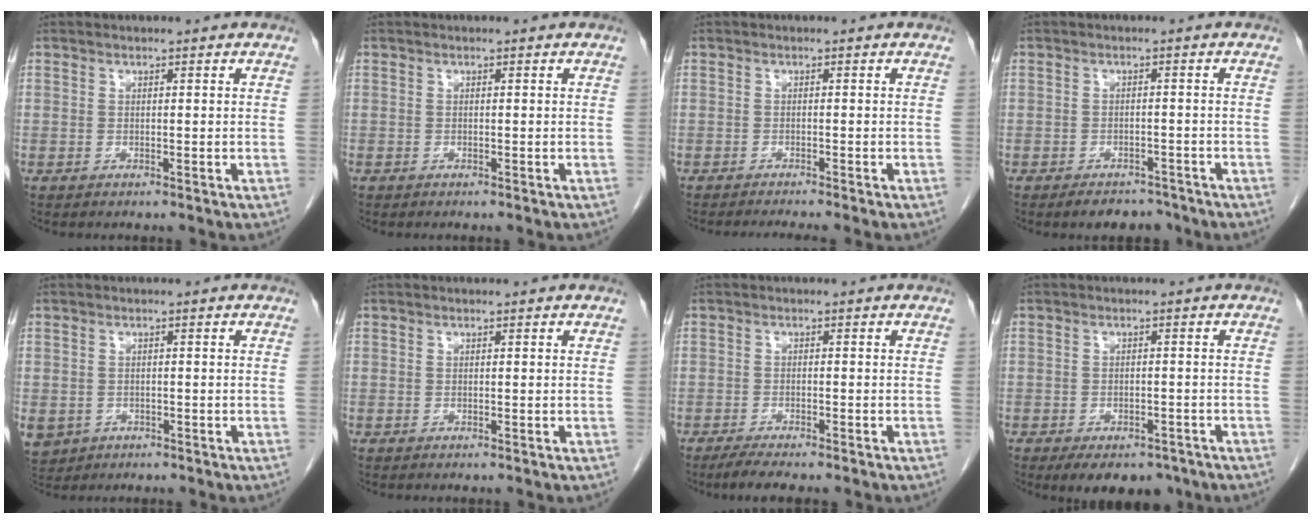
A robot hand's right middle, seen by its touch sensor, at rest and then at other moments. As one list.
[{"total": 0.0}, {"total": 3.7, "force": [-3.3, -0.5, 1.6], "torque": [-0.016, -0.006, -0.048]}, {"total": 4.3, "force": [-3.6, 2.1, 1.2], "torque": [-0.009, 0.004, -0.048]}, {"total": 6.7, "force": [-2.7, 5.7, 2.2], "torque": [-0.063, -0.004, -0.033]}, {"total": 0.0}, {"total": 4.0, "force": [-3.2, 0.5, 2.4], "torque": [-0.042, -0.009, -0.050]}, {"total": 8.3, "force": [-6.0, 4.5, 3.6], "torque": [-0.037, 0.004, -0.081]}]